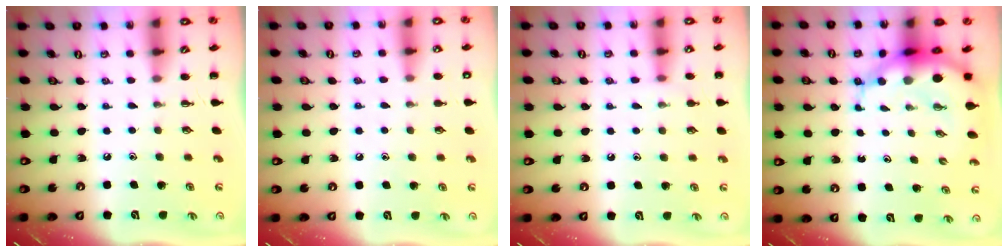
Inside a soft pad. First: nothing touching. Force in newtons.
{"total": 6.8, "press": 6.4, "slide": 2.1}
{"total": 4.9, "press": 4.8, "slide": 1.2}
{"total": 7.4, "press": 7.1, "slide": 2.1}